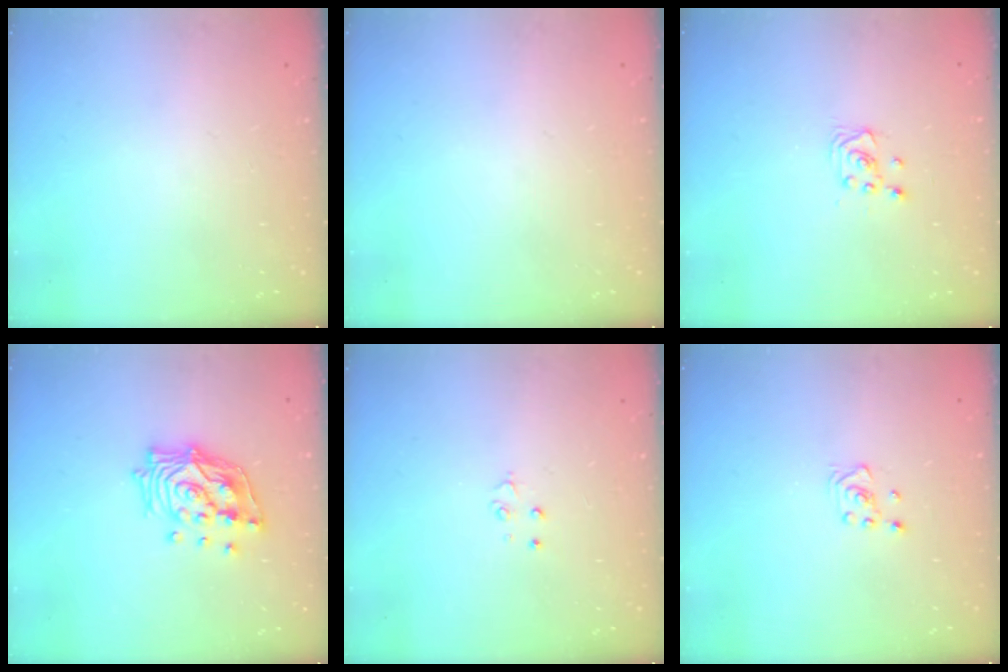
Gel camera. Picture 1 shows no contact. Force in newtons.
{"total": 0.0}
{"total": 2.2, "press": 2.2, "slide": 0.3}
{"total": 14.8, "press": 14.7, "slide": 2.0}
{"total": 2.8, "press": 2.8, "slide": 0.3}
{"total": 2.8, "press": 2.6, "slide": 1.0}